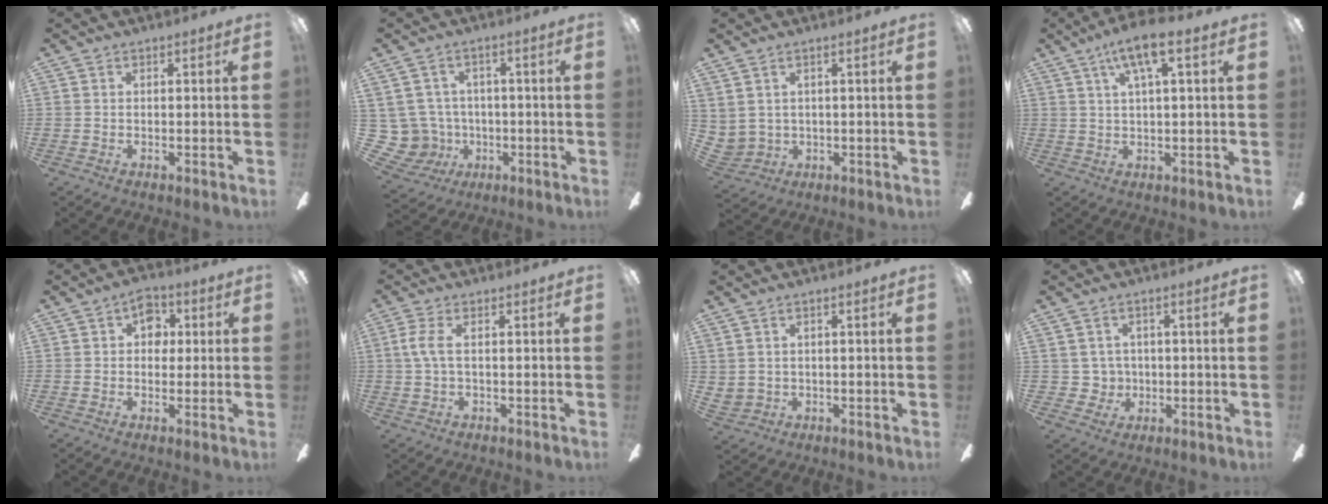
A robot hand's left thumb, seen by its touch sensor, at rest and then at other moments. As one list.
[{"total": 8.1, "force": [0.0, 7.9, 1.6], "torque": [-0.085, 0.000, 0.010]}, {"total": 3.2, "force": [2.2, 2.4, 0.2], "torque": [-0.017, -0.010, 0.042]}, {"total": 8.1, "force": [4.1, 1.9, 6.7], "torque": [-0.116, -0.008, 0.069]}, {"total": 5.9, "force": [1.6, 4.5, 3.4], "torque": [-0.034, 0.004, 0.022]}, {"total": 4.5, "force": [0.3, 1.5, 4.2], "torque": [-0.095, 0.000, 0.001]}, {"total": 1.9, "force": [1.2, 1.4, 0.3], "torque": [-0.009, -0.001, 0.022]}, {"total": 3.9, "force": [0.8, 3.8, 0.1], "torque": [-0.010, 0.003, 0.015]}]